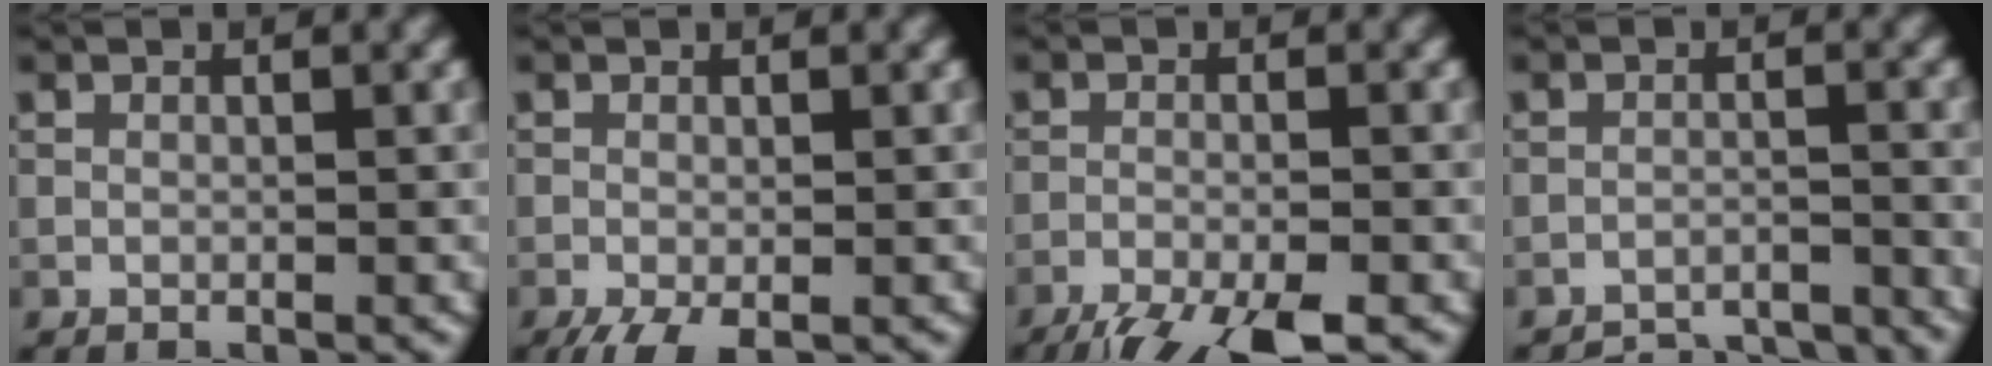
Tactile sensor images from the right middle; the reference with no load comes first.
{"total": 3.0, "force": [-1.7, 0.9, 2.2], "torque": [-0.043, -0.009, -0.031]}
{"total": 8.2, "force": [-6.6, 1.6, 4.7], "torque": [-0.086, -0.035, -0.107]}
{"total": 5.8, "force": [-5.7, 1.0, 0.7], "torque": [-0.008, -0.005, -0.081]}